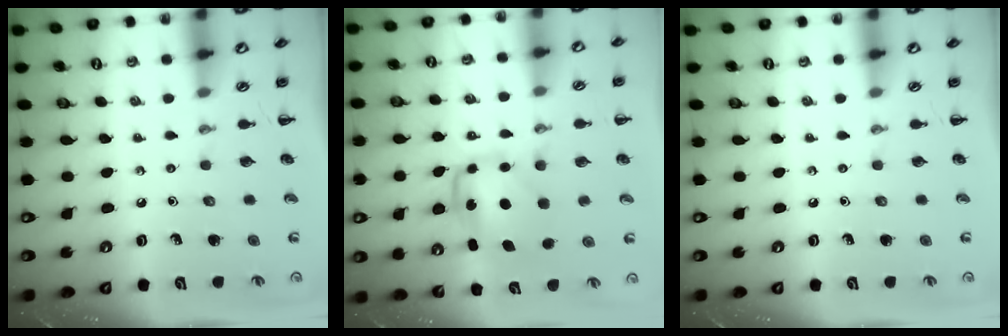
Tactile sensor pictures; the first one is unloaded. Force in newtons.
{"total": 6.0, "press": 6.0, "slide": 0.8}
{"total": 0.0}